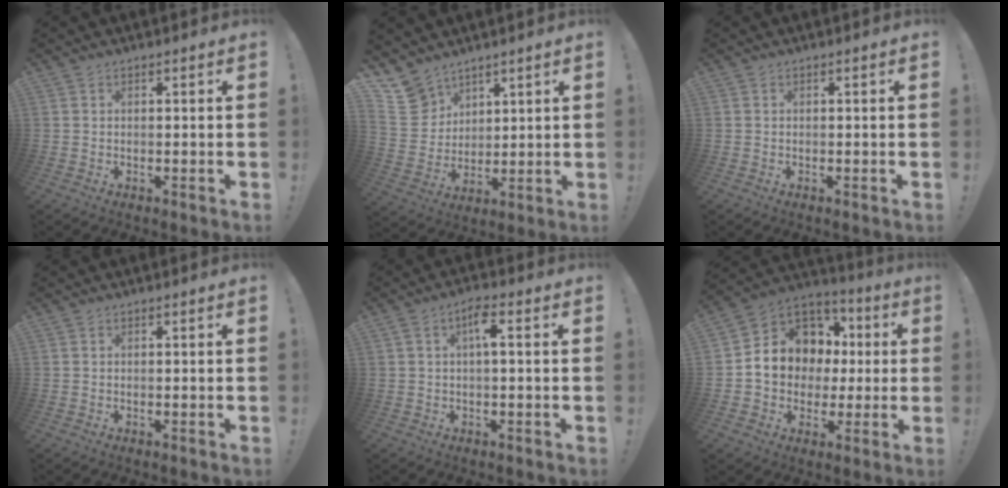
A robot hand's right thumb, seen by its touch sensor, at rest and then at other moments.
{"total": 9.2, "force": [7.2, 5.6, 1.0], "torque": [-0.024, -0.060, 0.144]}
{"total": 0.0}
{"total": 0.0}
{"total": 4.6, "force": [1.1, 1.2, 4.3], "torque": [-0.078, 0.005, 0.012]}
{"total": 12.3, "force": [1.0, 10.9, 5.5], "torque": [-0.074, -0.004, 0.034]}